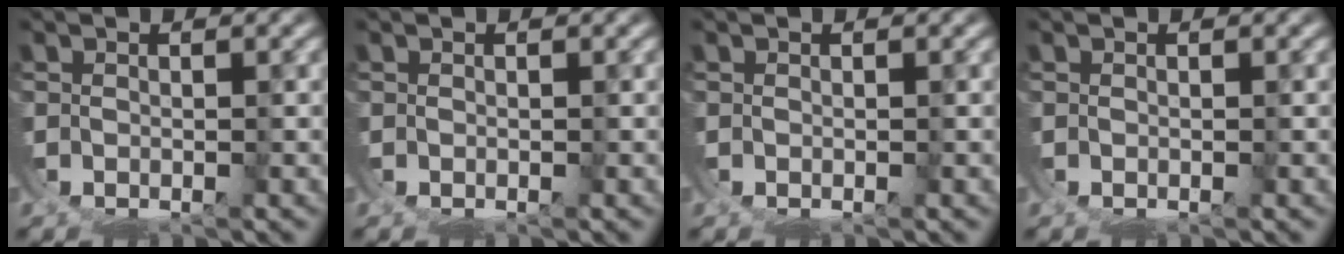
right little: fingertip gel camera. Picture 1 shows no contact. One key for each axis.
{"total": 0.0}
{"total": 0.0}
{"total": 0.0}